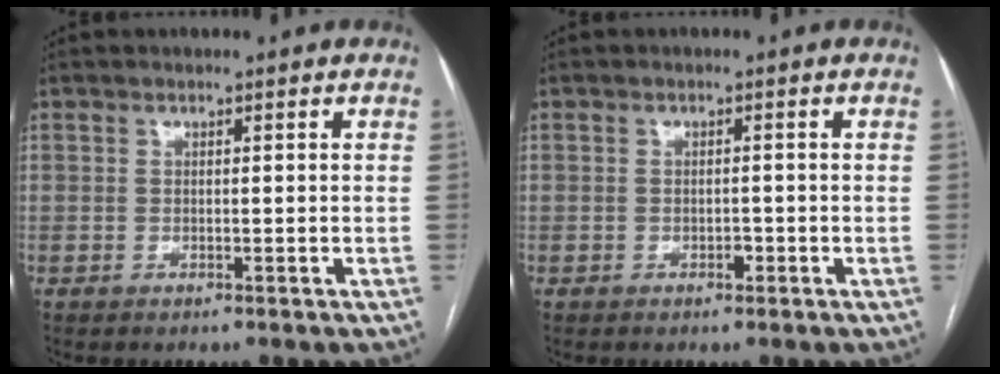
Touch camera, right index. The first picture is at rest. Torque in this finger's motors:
{"motor_torque": [0.07, 0.11, 0.13, 0.03]}